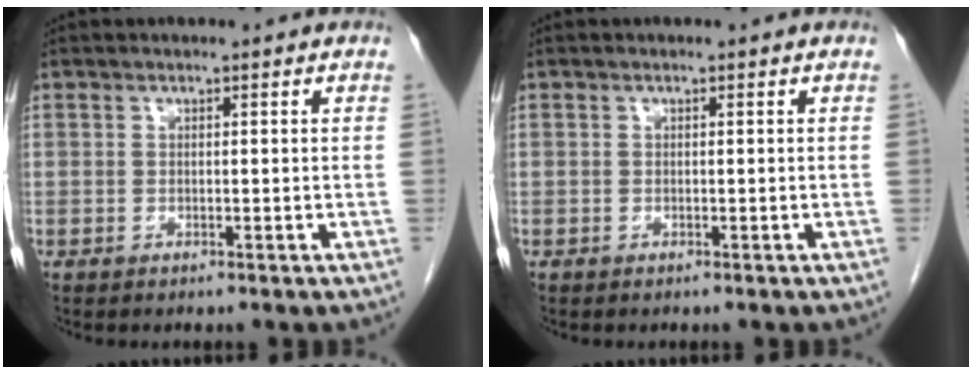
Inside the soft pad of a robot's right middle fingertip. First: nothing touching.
{"total": 0.0}